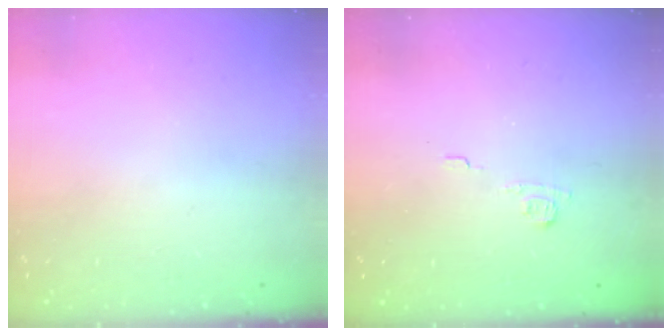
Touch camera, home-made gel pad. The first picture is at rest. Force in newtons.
{"total": 3.8, "press": 3.6, "slide": 1.1}